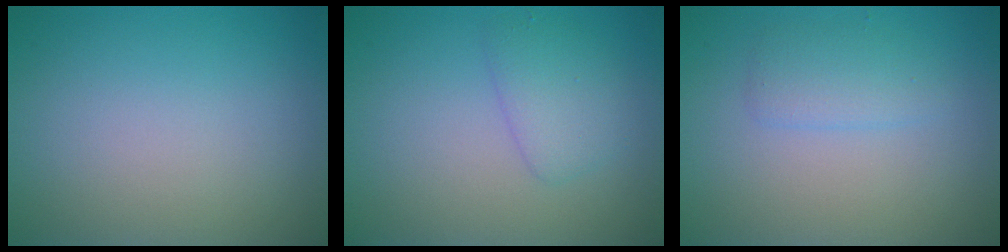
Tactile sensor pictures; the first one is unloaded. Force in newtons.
{"total": 2.2, "press": 2.2, "slide": 0.2}
{"total": 1.9, "press": 1.9, "slide": 0.1}